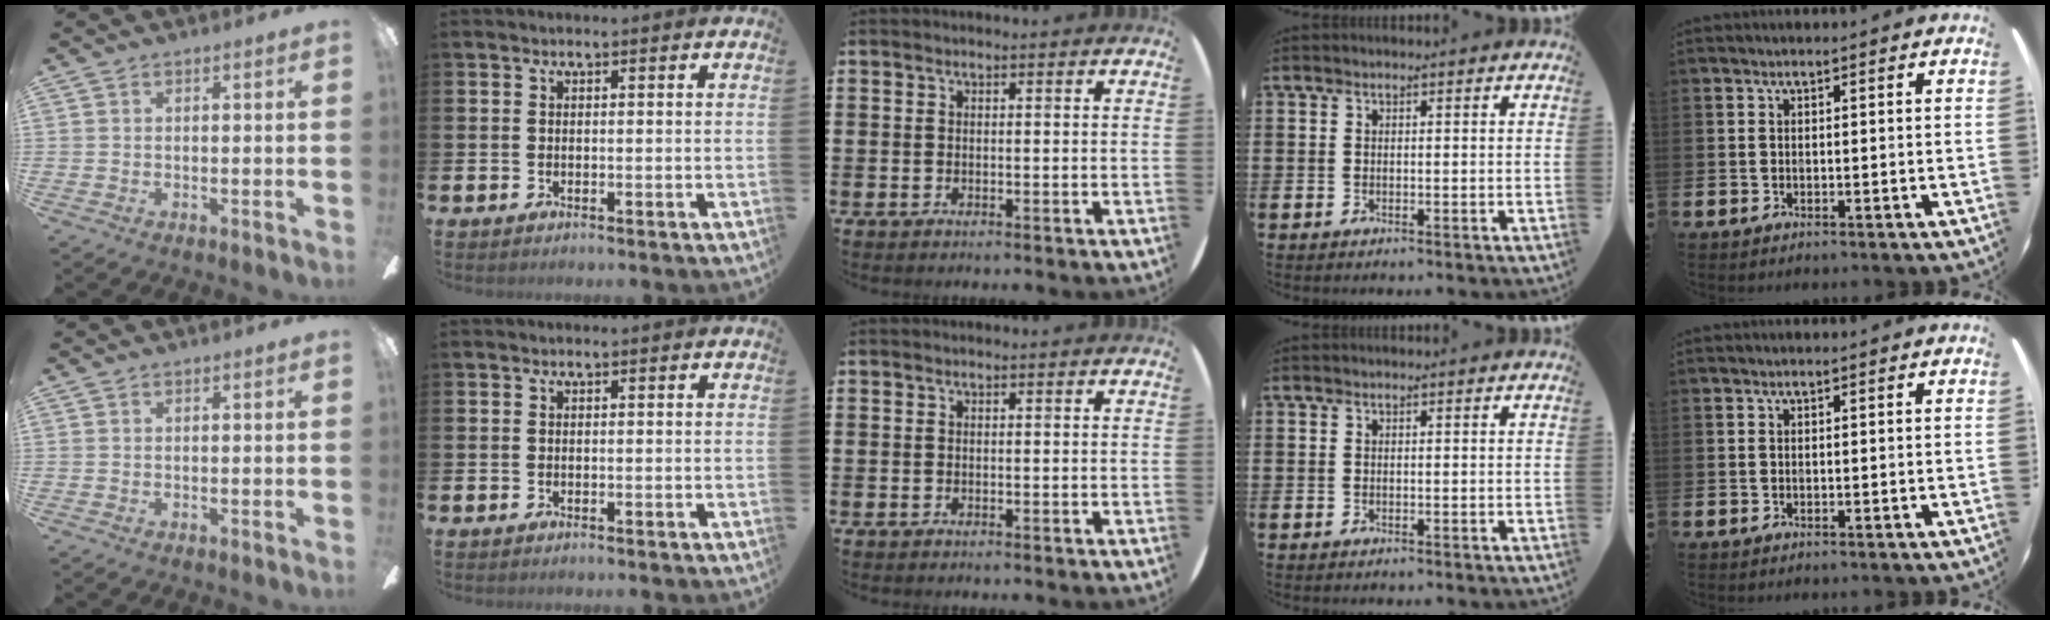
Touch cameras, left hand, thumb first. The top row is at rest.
{}